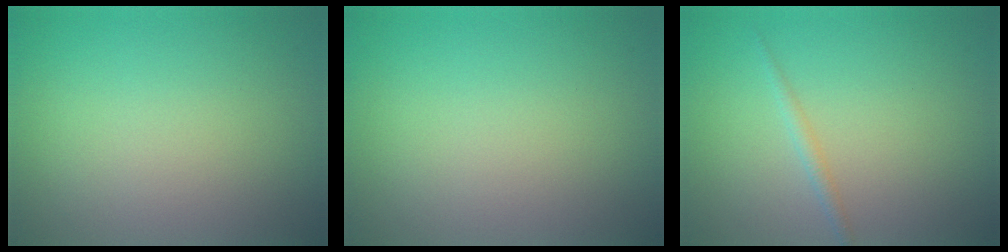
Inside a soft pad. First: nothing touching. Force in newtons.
{"total": 0.0}
{"total": 1.1, "press": 1.1, "slide": 0.0}